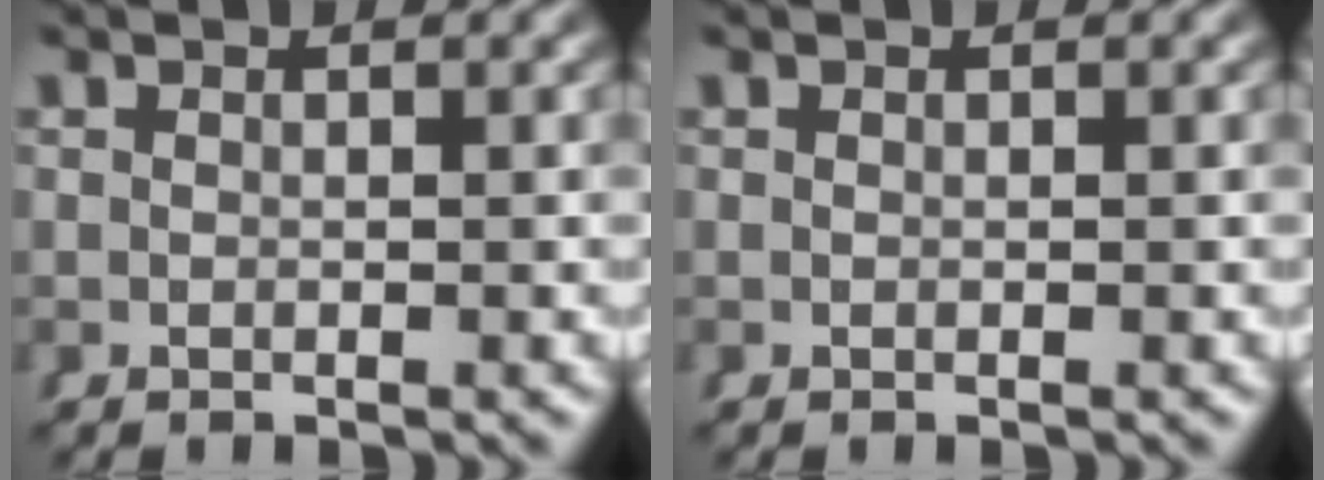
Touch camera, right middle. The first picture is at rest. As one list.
[{"total": 0.0}]